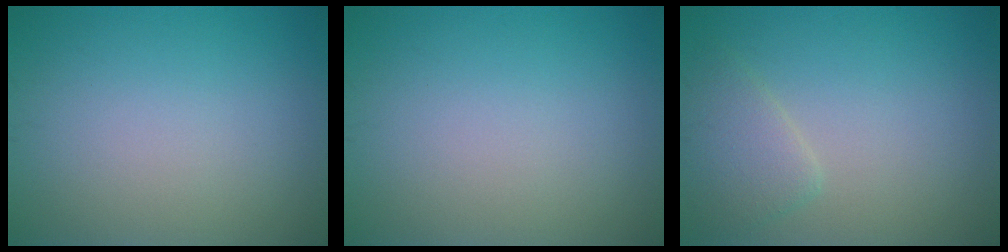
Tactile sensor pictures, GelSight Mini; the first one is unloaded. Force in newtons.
{"total": 0.0}
{"total": 2.5, "press": 2.5, "slide": 0.2}